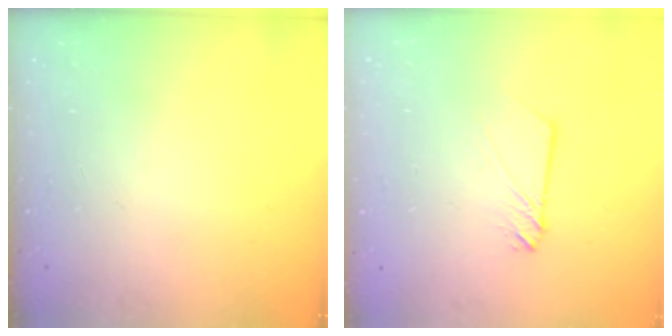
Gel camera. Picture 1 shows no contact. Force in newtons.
{"total": 2.9, "press": 2.9, "slide": 0.4}